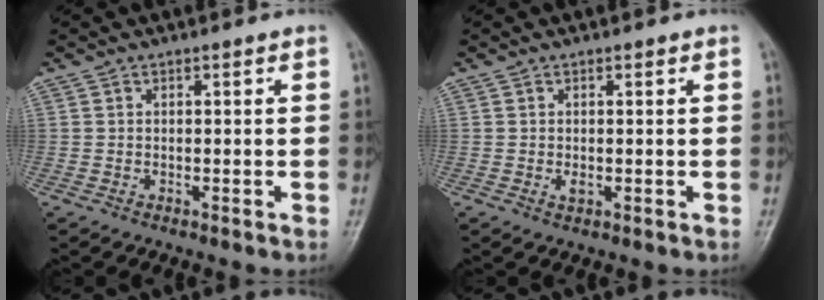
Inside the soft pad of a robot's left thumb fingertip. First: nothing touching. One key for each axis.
{"total": 1.2, "fx": 0.1, "fy": 0.8, "fz": 0.9, "tx": -0.011, "ty": -0.002, "tz": 0.003}